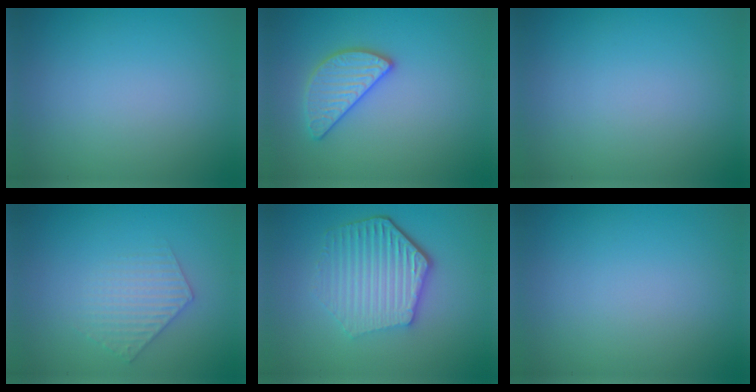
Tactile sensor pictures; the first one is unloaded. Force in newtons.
{"total": 2.7, "press": 2.7, "slide": 0.1}
{"total": 0.0}
{"total": 2.4, "press": 2.4, "slide": 0.3}
{"total": 6.1, "press": 4.5, "slide": 4.0}
{"total": 0.0}